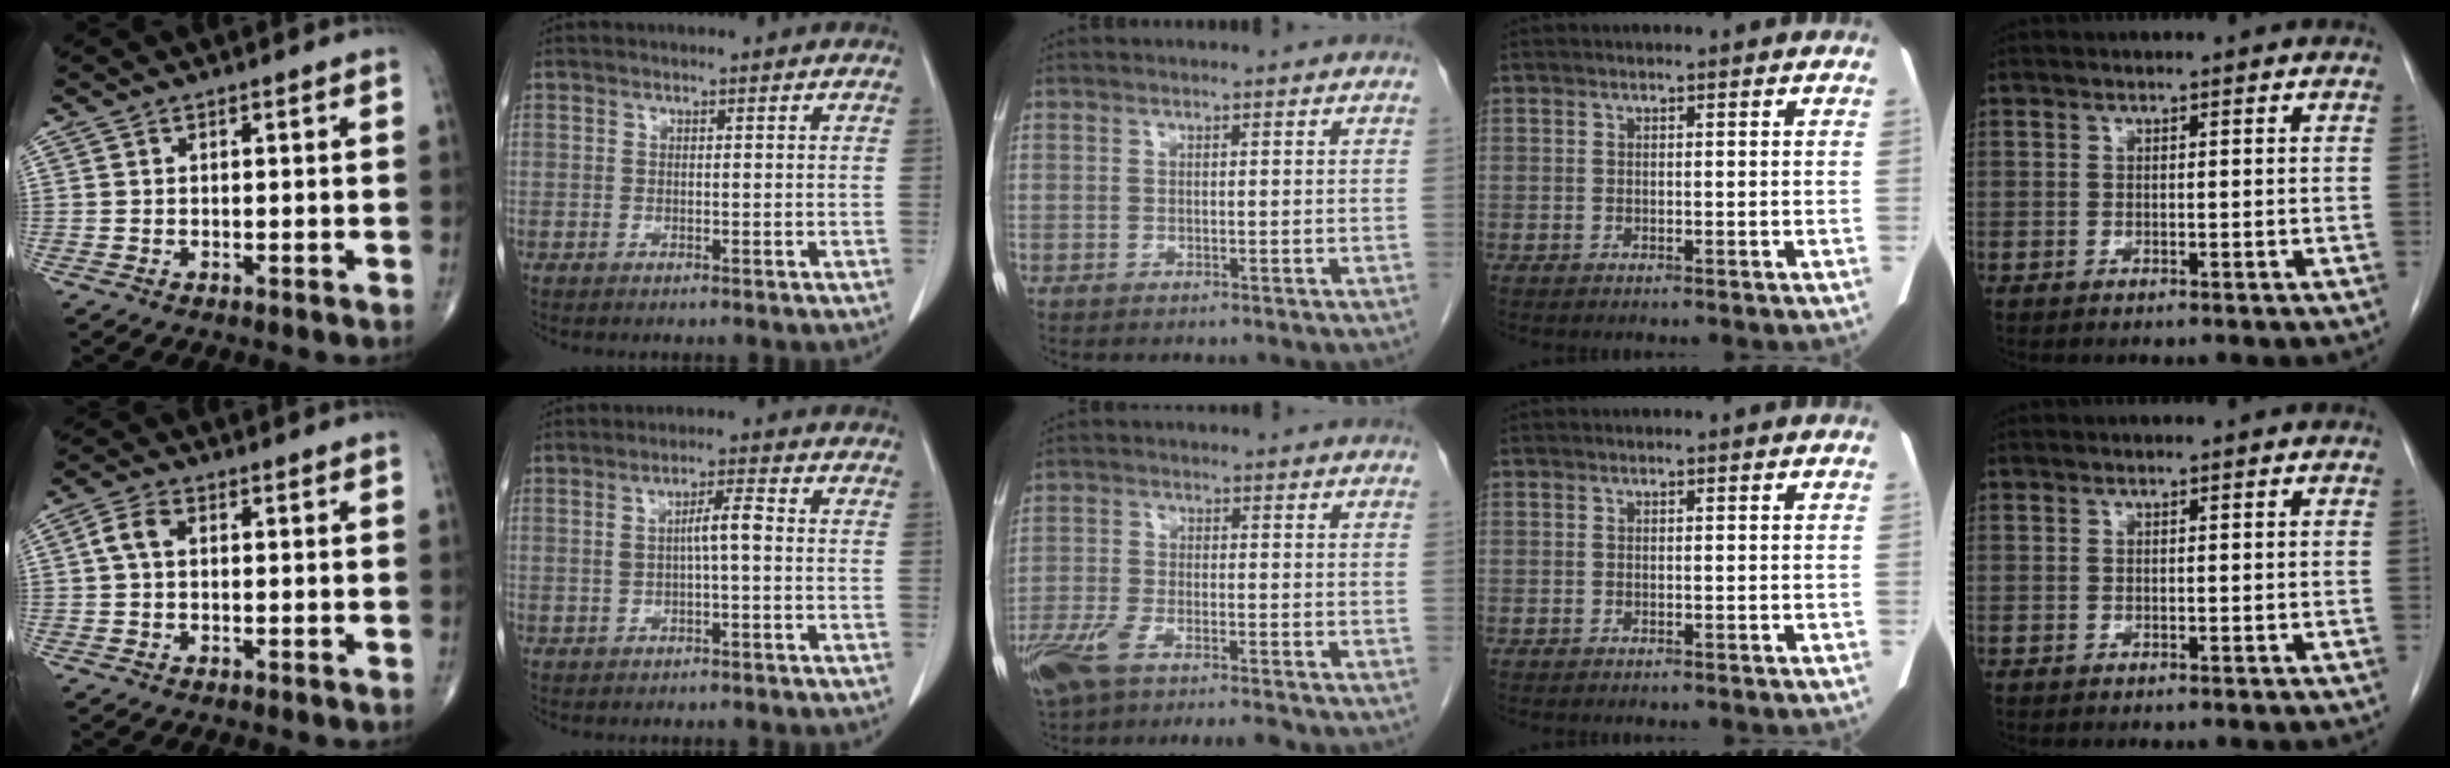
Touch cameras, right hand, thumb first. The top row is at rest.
{"thumb": {"total": 3.6, "force": [0.6, 2.2, 2.8], "torque": [-0.062, 0.011, 0.008]}, "index": {"total": 3.6, "force": [0.1, 0.4, 3.6], "torque": [-0.061, 0.009, 0.006]}, "middle": {"total": 10.5, "force": [-7.7, 2.6, 6.6], "torque": [-0.124, -0.008, -0.132]}}